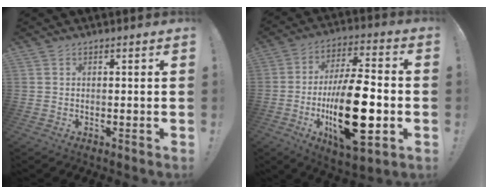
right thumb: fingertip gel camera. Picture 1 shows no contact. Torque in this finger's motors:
{"motor_torque": [2.46, 2.54, 1.51, -1.26, 0.56]}